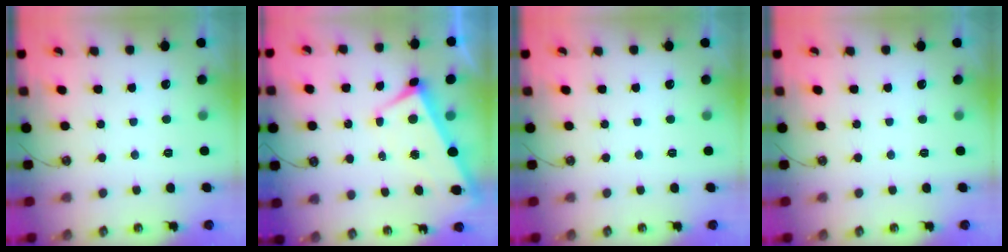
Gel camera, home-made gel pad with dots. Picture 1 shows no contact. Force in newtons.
{"total": 3.0, "press": 2.9, "slide": 0.9}
{"total": 0.0}
{"total": 0.0}